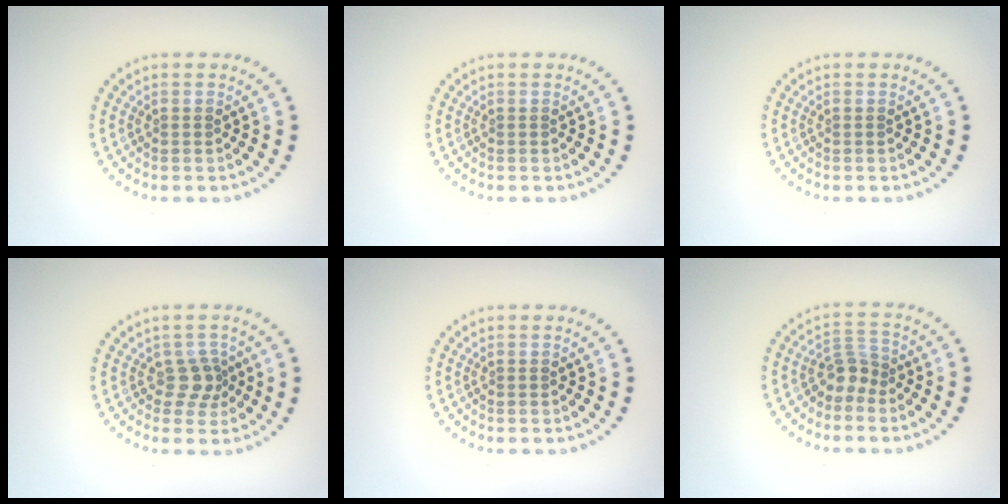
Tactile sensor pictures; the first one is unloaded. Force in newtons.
{"total": 0.0}
{"total": 0.0}
{"total": 2.0, "press": 1.6, "slide": 1.3}
{"total": 0.0}
{"total": 2.2, "press": 1.7, "slide": 1.4}